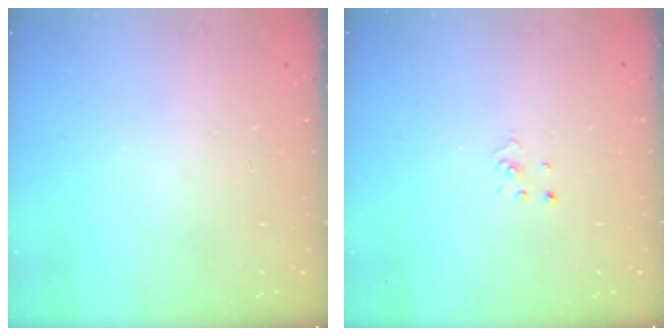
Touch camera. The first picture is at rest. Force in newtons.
{"total": 1.1, "press": 1.1, "slide": 0.1}